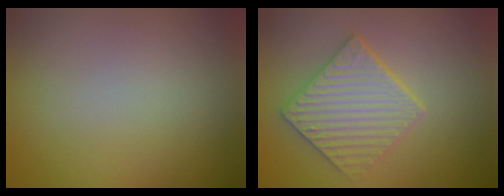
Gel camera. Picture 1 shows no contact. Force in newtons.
{"total": 4.1, "press": 3.7, "slide": 1.7}